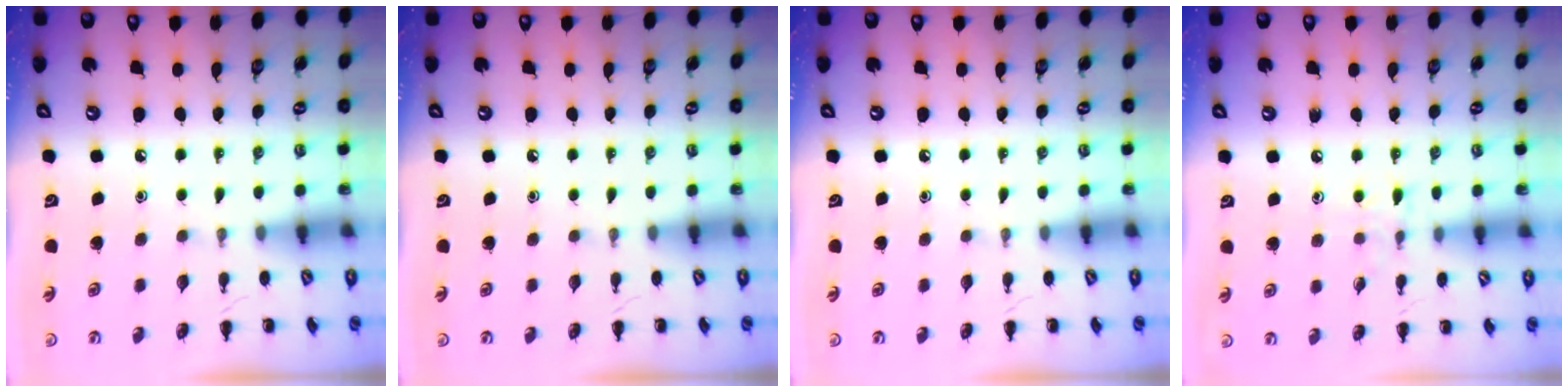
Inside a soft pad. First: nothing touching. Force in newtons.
{"total": 0.0}
{"total": 0.0}
{"total": 6.0, "press": 5.6, "slide": 2.1}